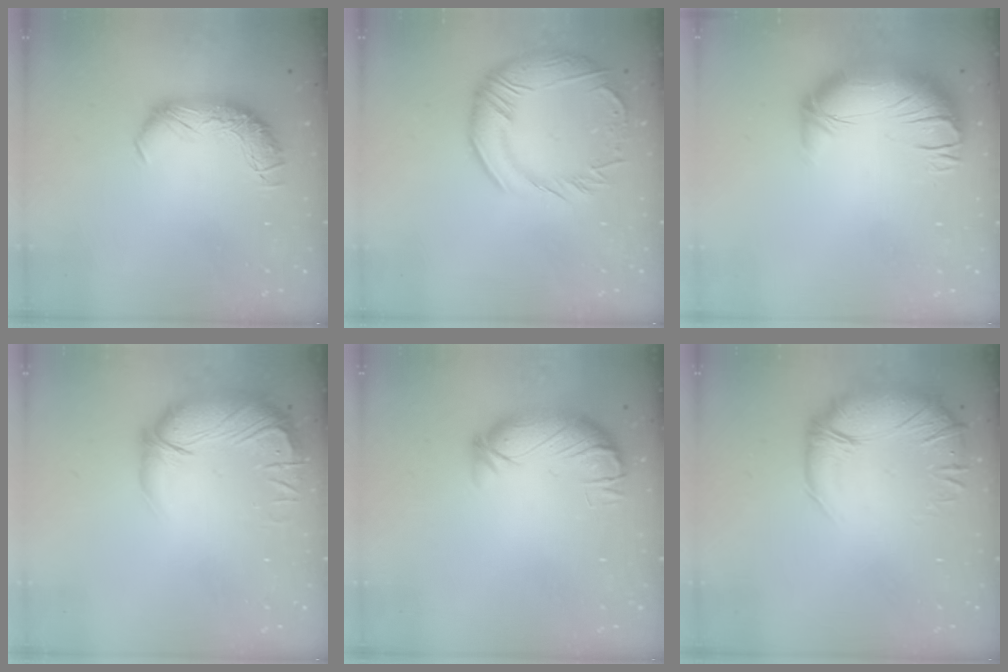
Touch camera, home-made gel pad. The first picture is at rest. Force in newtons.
{"total": 6.0, "press": 5.0, "slide": 3.4}
{"total": 3.7, "press": 2.0, "slide": 3.1}
{"total": 2.9, "press": 0.1, "slide": 2.9}
{"total": 3.5, "press": 2.2, "slide": 2.7}
{"total": 2.9, "press": 0.7, "slide": 2.8}